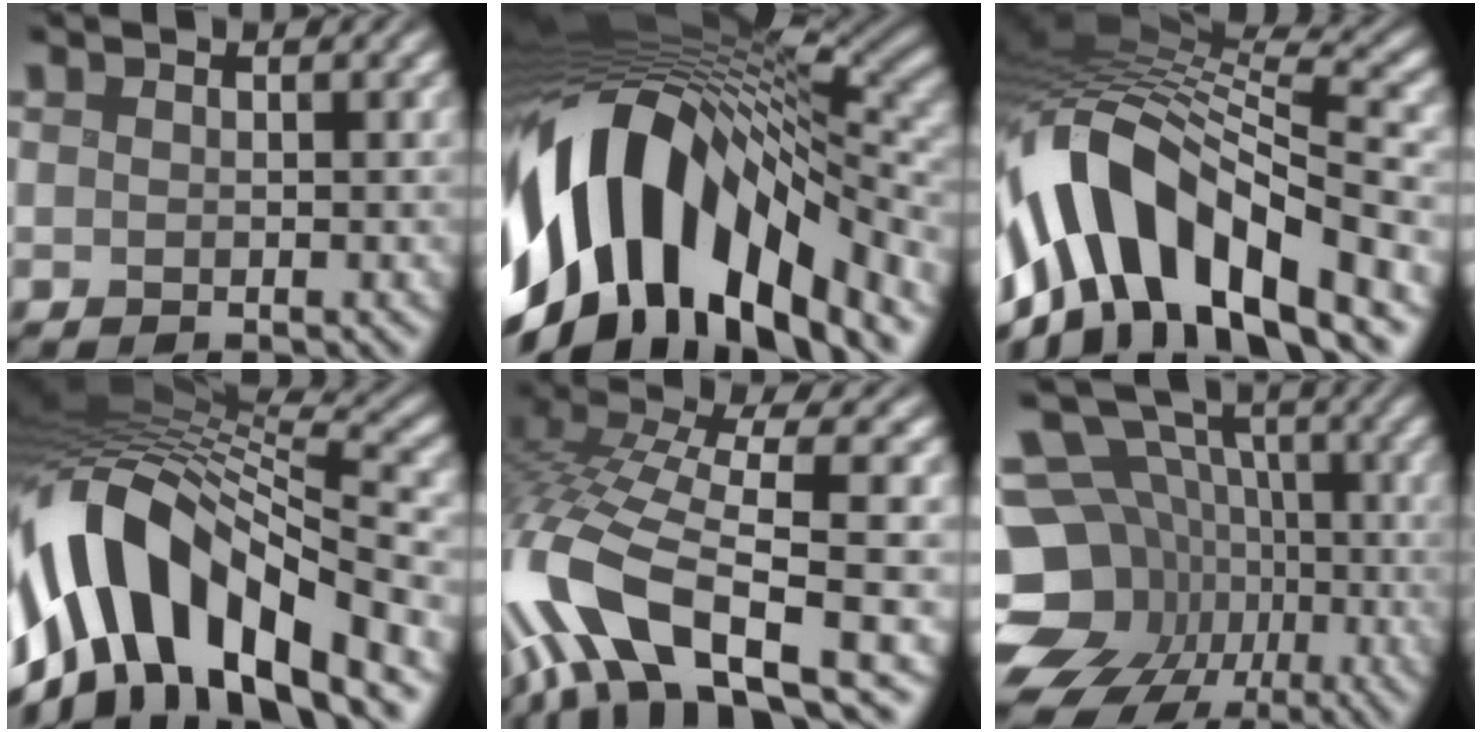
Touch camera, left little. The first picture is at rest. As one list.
[{"total": 15.4, "force": [-4.6, 8.3, 12.2], "torque": [-0.219, 0.011, -0.081]}, {"total": 12.8, "force": [-6.0, 5.6, 9.8], "torque": [-0.180, 0.015, -0.115]}, {"total": 14.1, "force": [-4.9, 6.1, 11.7], "torque": [-0.219, 0.025, -0.089]}, {"total": 11.1, "force": [-4.0, 3.1, 9.8], "torque": [-0.204, 0.012, -0.084]}, {"total": 15.0, "force": [-5.6, 12.3, 6.5], "torque": [-0.140, -0.015, -0.098]}]